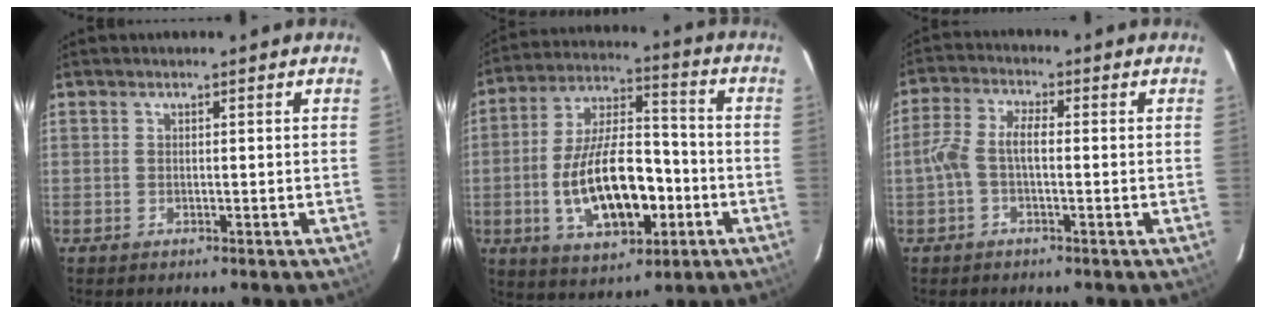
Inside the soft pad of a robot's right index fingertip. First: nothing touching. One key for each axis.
{"total": 17.6, "fx": -4.7, "fy": 8.2, "fz": 14.8, "tx": -0.292, "ty": 0.007, "tz": -0.068}
{"total": 5.2, "fx": -0.9, "fy": 2.1, "fz": 4.6, "tx": -0.104, "ty": 0.016, "tz": -0.021}